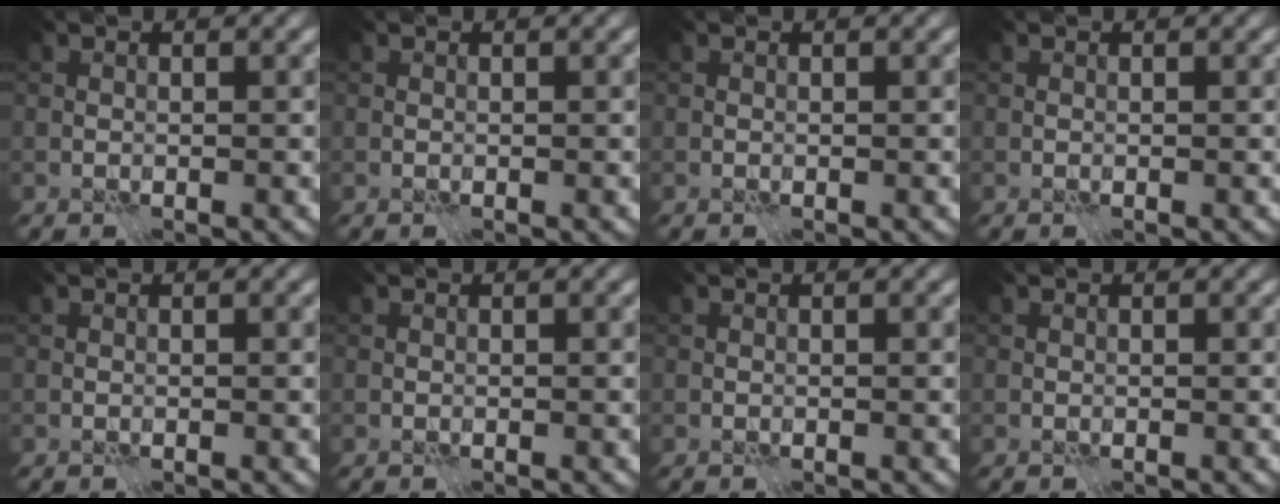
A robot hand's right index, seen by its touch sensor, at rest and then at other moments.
{"total": 0.0}
{"total": 0.0}
{"total": 0.0}
{"total": 0.0}
{"total": 0.0}
{"total": 0.0}
{"total": 0.0}